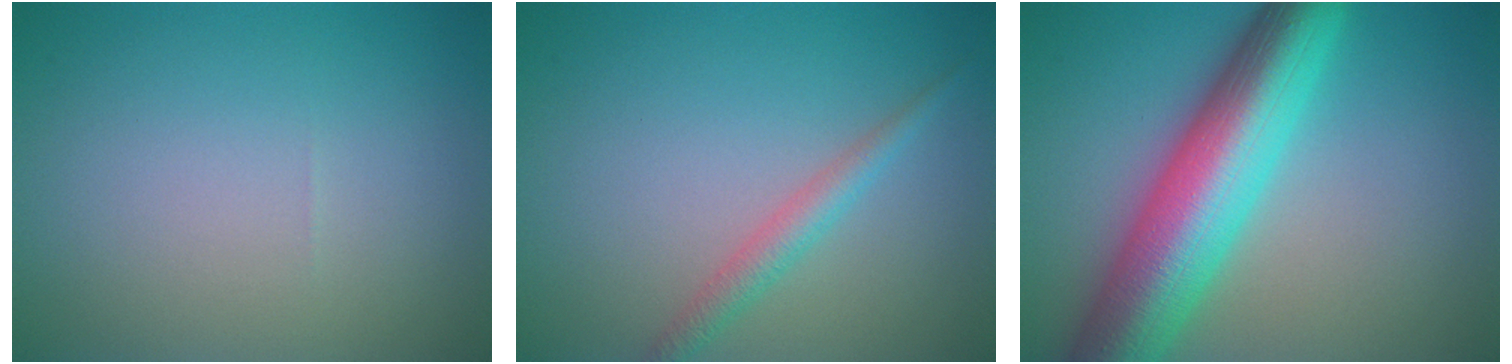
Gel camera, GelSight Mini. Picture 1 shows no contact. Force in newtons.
{"total": 2.0, "press": 2.0, "slide": 0.0}
{"total": 11.2, "press": 11.2, "slide": 0.3}